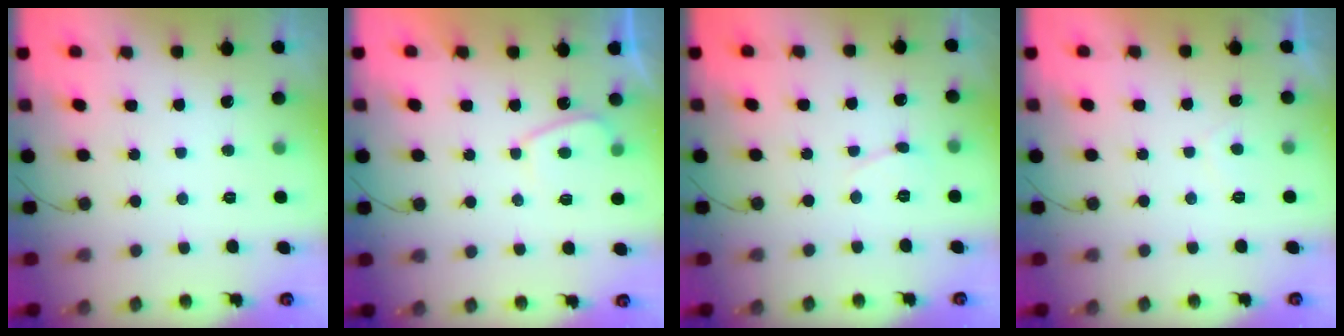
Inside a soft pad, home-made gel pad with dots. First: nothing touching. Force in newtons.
{"total": 3.2, "press": 3.1, "slide": 1.0}
{"total": 2.9, "press": 2.9, "slide": 0.3}
{"total": 1.1, "press": 1.0, "slide": 0.5}